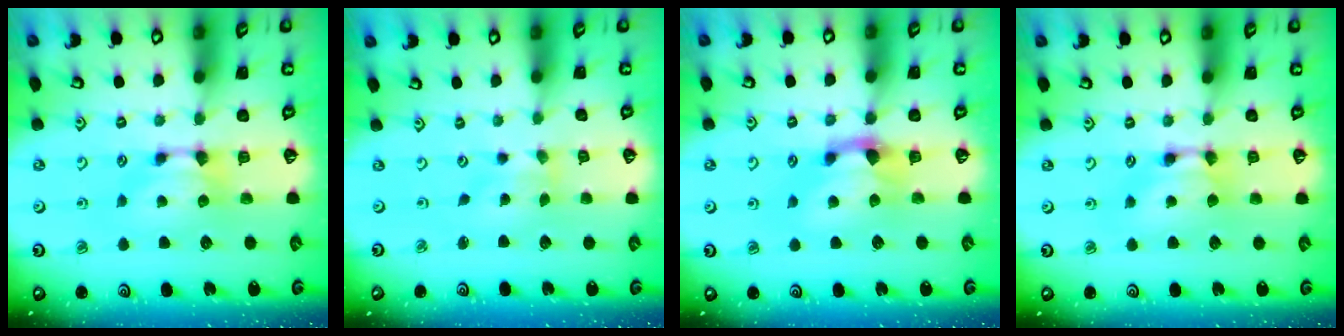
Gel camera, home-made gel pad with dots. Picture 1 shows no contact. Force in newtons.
{"total": 1.8, "press": 1.5, "slide": 1.1}
{"total": 2.0, "press": 1.2, "slide": 1.5}
{"total": 1.5, "press": 1.5, "slide": 0.1}